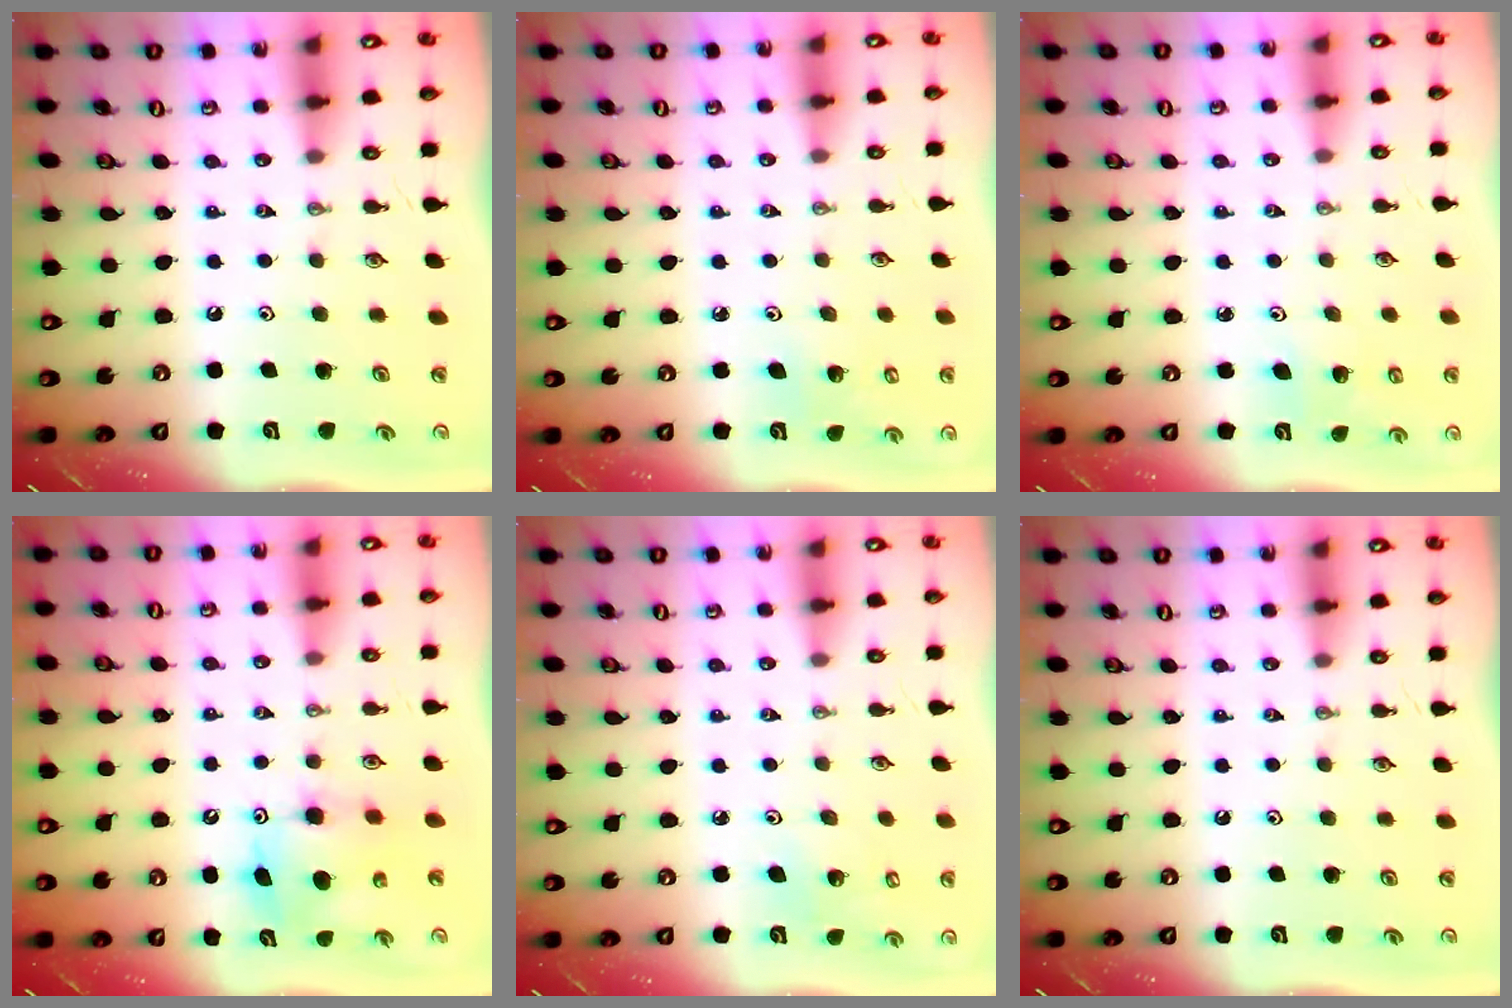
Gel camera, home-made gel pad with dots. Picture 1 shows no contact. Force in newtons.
{"total": 5.1, "press": 4.7, "slide": 1.9}
{"total": 4.9, "press": 4.8, "slide": 0.9}
{"total": 7.6, "press": 7.6, "slide": 0.5}
{"total": 5.3, "press": 4.9, "slide": 1.8}
{"total": 0.0}